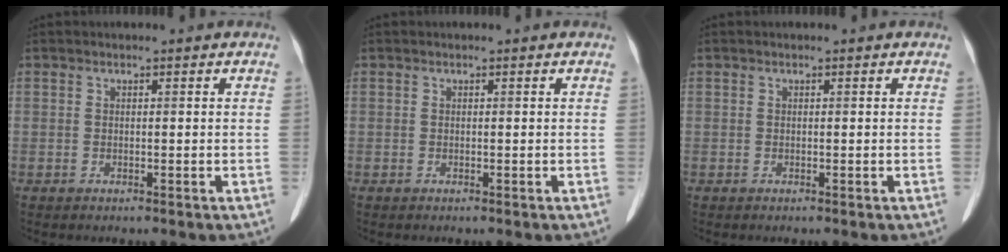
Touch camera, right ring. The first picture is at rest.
{"total": 0.0}
{"total": 0.0}